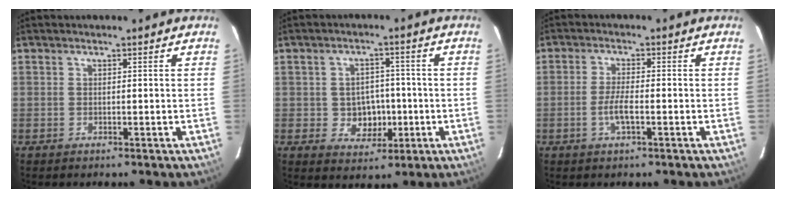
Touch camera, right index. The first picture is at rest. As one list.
[{"total": 6.2, "force": [-1.2, 5.5, 2.6], "torque": [-0.054, 0.011, -0.001]}, {"total": 3.8, "force": [-1.4, 0.8, 3.5], "torque": [-0.072, -0.004, -0.027]}]